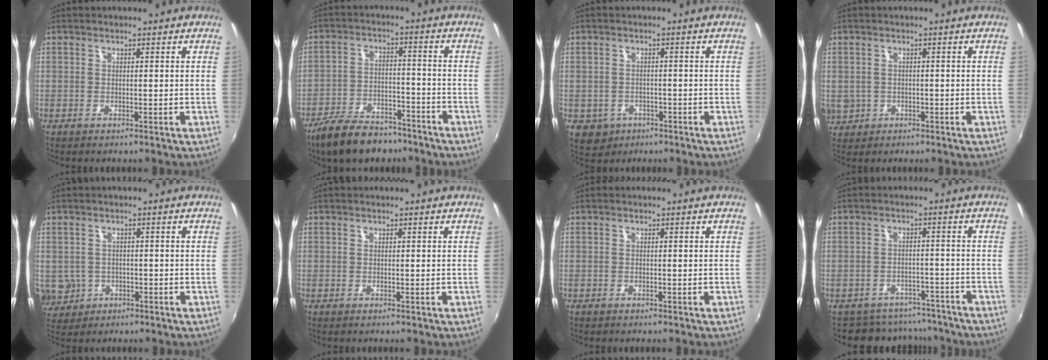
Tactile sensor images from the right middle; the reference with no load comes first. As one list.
[{"total": 13.4, "force": [-10.5, 5.8, 5.9], "torque": [-0.133, 0.000, -0.166]}, {"total": 5.2, "force": [-2.2, 4.5, 1.7], "torque": [-0.044, -0.003, -0.023]}, {"total": 6.6, "force": [-1.1, 6.0, 2.4], "torque": [-0.073, -0.001, -0.006]}, {"total": 6.0, "force": [-1.3, 5.5, 2.0], "torque": [-0.053, -0.002, -0.008]}, {"total": 0.0}, {"total": 0.5, "force": [-0.4, 0.3, 0.0], "torque": [-0.001, -0.002, -0.009]}, {"total": 10.6, "force": [-9.2, 4.9, 1.8], "torque": [-0.044, 0.016, -0.116]}]